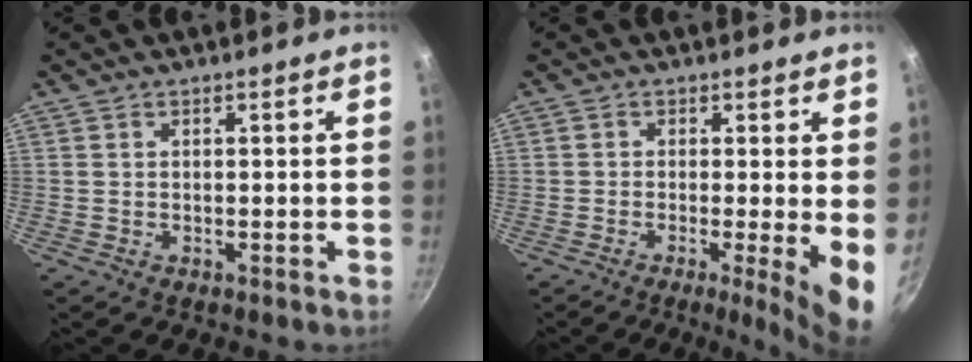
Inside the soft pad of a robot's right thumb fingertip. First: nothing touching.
{"total": 7.7, "force": [-0.9, 1.2, 7.5], "torque": [-0.093, -0.016, -0.014]}